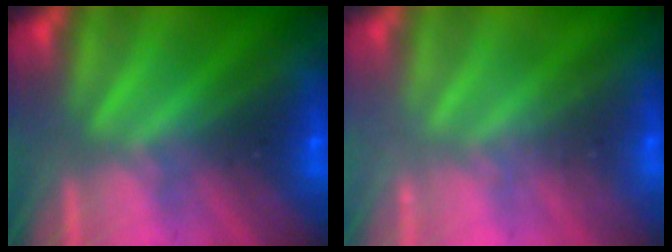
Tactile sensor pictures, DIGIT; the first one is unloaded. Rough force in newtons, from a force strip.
{"total": 2.4}